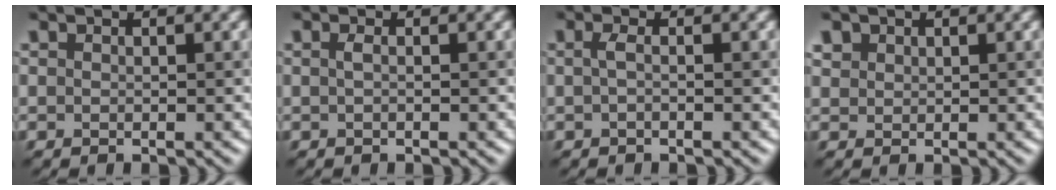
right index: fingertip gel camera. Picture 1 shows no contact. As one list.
[{"total": 0.6, "force": [0.0, 0.1, 0.6], "torque": [-0.016, 0.003, 0.000]}, {"total": 1.1, "force": [-0.2, 0.2, 1.1], "torque": [-0.023, -0.002, -0.004]}, {"total": 1.3, "force": [0.8, 0.9, 0.2], "torque": [-0.004, 0.002, 0.018]}]